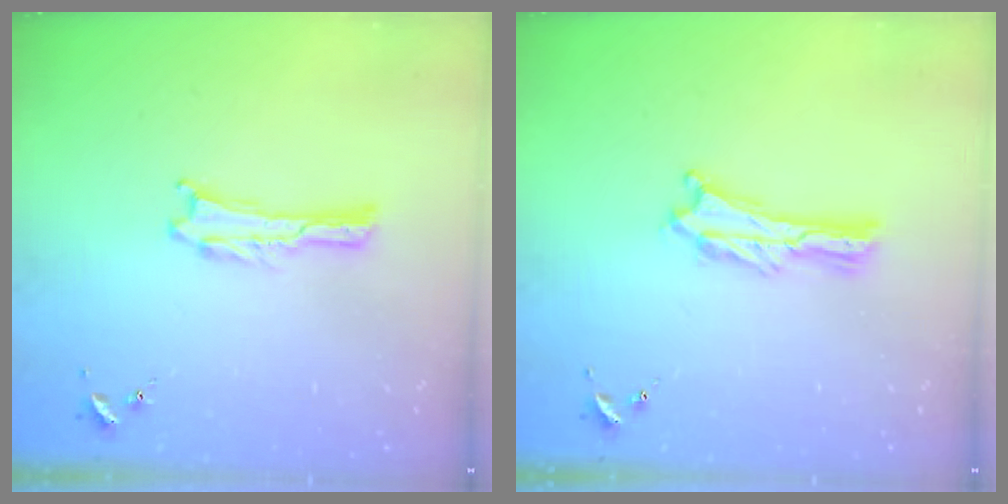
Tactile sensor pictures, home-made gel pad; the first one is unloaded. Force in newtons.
{"total": 1.3, "press": 1.3, "slide": 0.3}